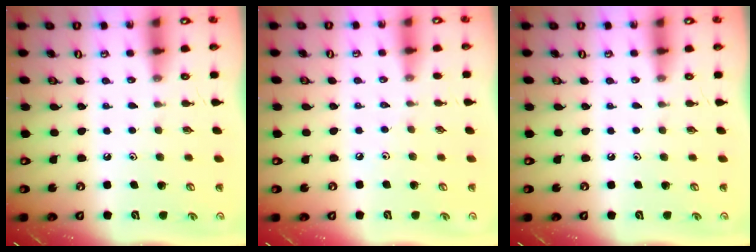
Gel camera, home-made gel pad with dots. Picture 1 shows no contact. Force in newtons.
{"total": 2.8, "press": 2.7, "slide": 0.6}
{"total": 0.0}